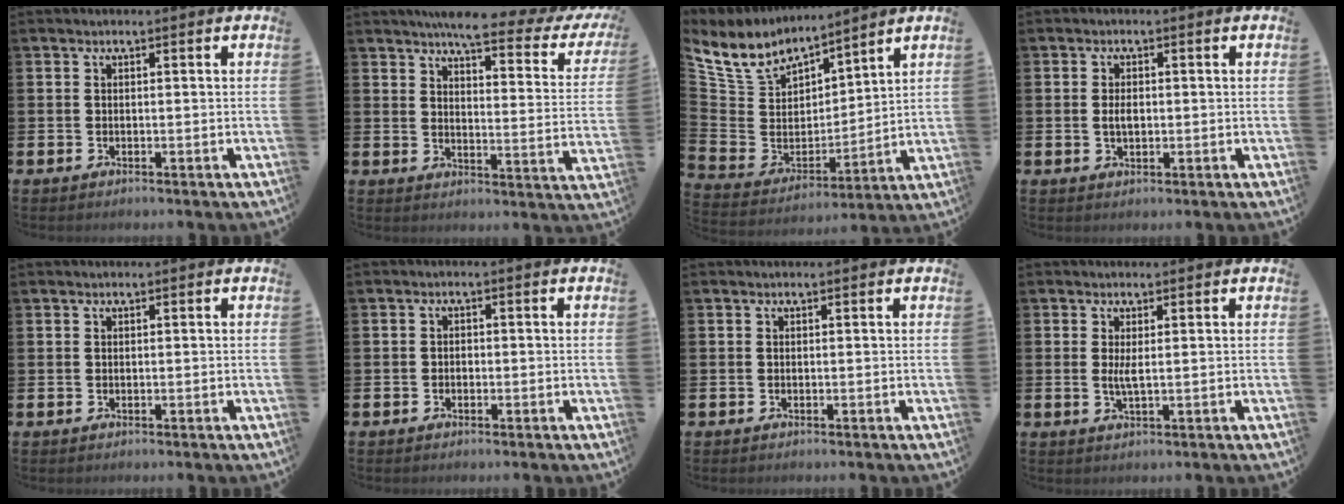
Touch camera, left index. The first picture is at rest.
{"total": 6.0, "force": [5.1, 1.0, 3.0], "torque": [-0.054, -0.040, 0.079]}
{"total": 8.2, "force": [7.3, 3.7, 0.7], "torque": [-0.071, -0.061, 0.134]}
{"total": 1.9, "force": [0.1, 1.1, 1.5], "torque": [-0.018, 0.000, -0.002]}
{"total": 0.0}
{"total": 0.9, "force": [-0.4, 0.8, 0.3], "torque": [-0.005, 0.002, -0.009]}
{"total": 0.0}
{"total": 1.8, "force": [0.7, 0.1, 1.6], "torque": [-0.028, -0.004, 0.012]}